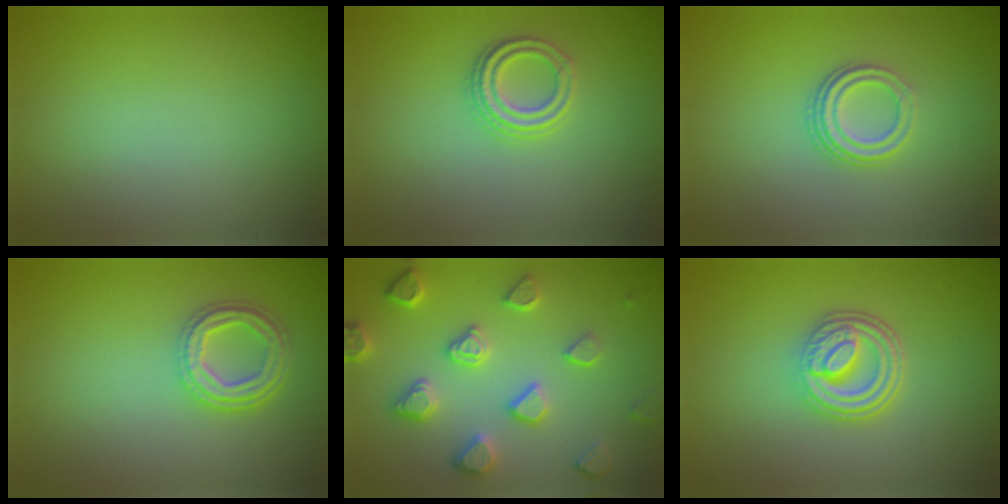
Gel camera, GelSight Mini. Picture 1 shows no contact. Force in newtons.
{"total": 2.3, "press": 2.2, "slide": 0.6}
{"total": 3.0, "press": 2.3, "slide": 1.9}
{"total": 4.1, "press": 3.2, "slide": 2.6}
{"total": 4.6, "press": 4.1, "slide": 2.1}
{"total": 4.8, "press": 3.7, "slide": 3.1}